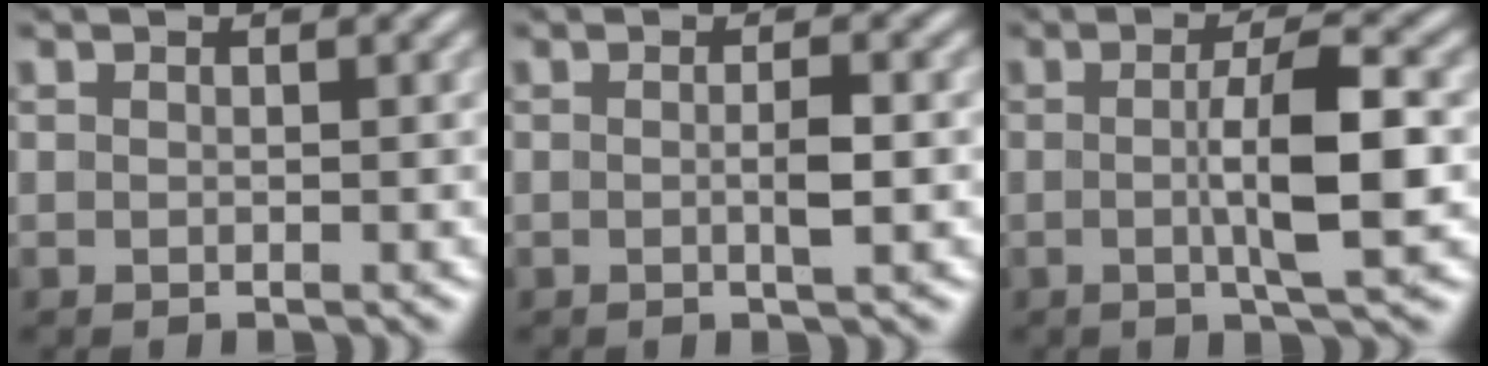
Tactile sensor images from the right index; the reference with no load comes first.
{"total": 1.5, "force": [-0.3, 0.1, 1.5], "torque": [-0.020, 0.001, -0.010]}
{"total": 5.1, "force": [-0.4, 0.5, 5.1], "torque": [-0.082, 0.000, -0.012]}